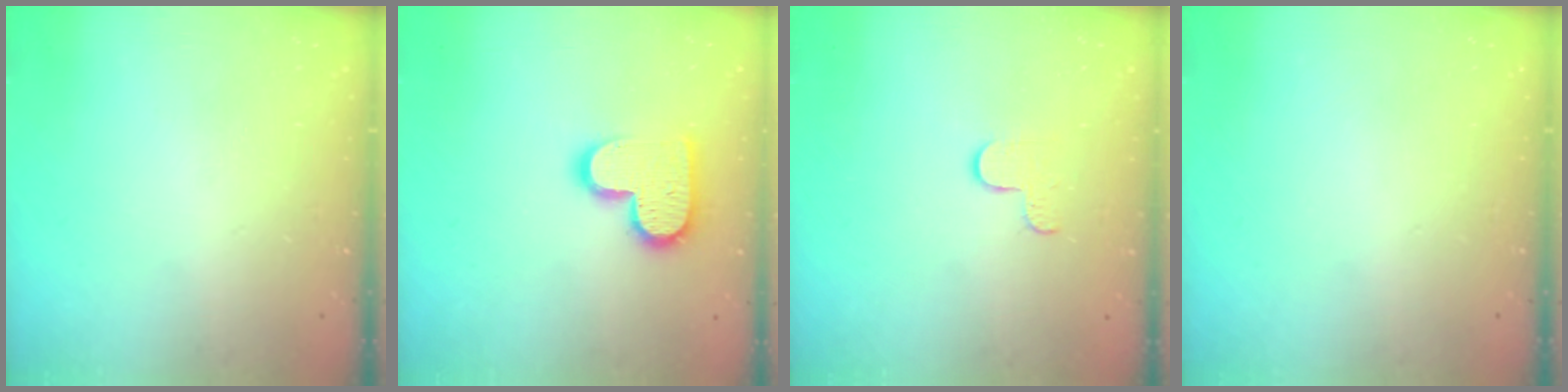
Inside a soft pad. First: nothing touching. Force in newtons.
{"total": 14.2, "press": 14.2, "slide": 1.1}
{"total": 2.9, "press": 2.9, "slide": 0.3}
{"total": 0.0}